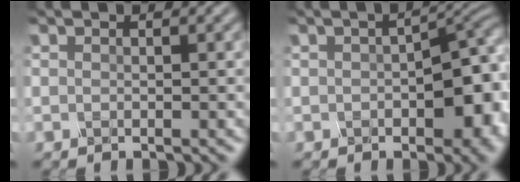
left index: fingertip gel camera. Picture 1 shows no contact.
{"total": 7.7, "force": [-0.8, 4.3, 6.3], "torque": [-0.063, 0.000, -0.010]}